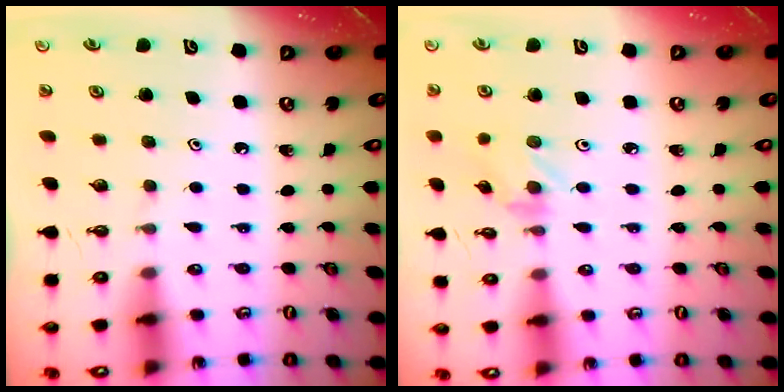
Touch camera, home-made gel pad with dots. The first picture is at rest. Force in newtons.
{"total": 0.8, "press": 0.8, "slide": 0.1}